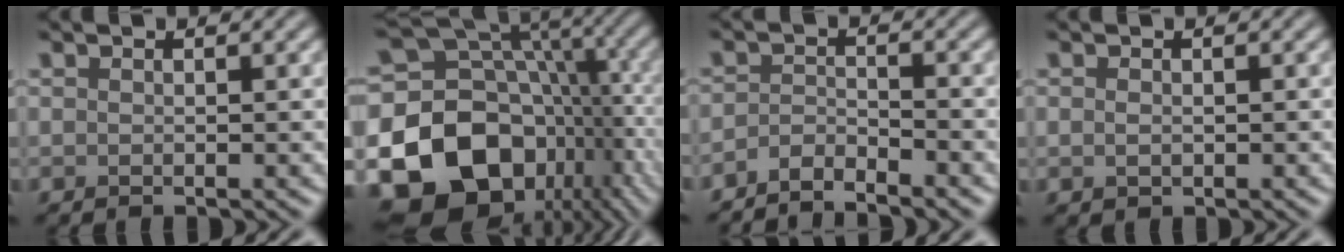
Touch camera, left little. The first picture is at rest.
{"total": 18.7, "force": [-5.9, 14.1, 10.7], "torque": [-0.190, 0.001, -0.086]}
{"total": 2.2, "force": [-2.2, 0.2, 0.6], "torque": [-0.010, 0.003, -0.048]}
{"total": 0.9, "force": [0.0, 0.7, 0.6], "torque": [-0.012, -0.001, -0.001]}